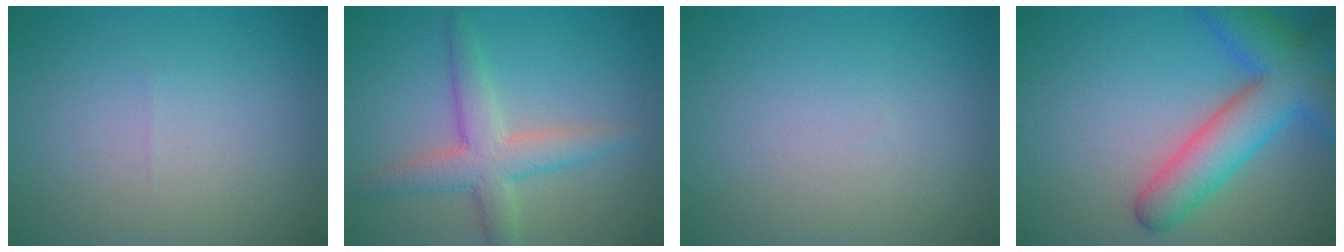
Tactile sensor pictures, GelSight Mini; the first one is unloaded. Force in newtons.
{"total": 4.3, "press": 4.3, "slide": 0.1}
{"total": 0.0}
{"total": 7.9, "press": 7.9, "slide": 0.4}